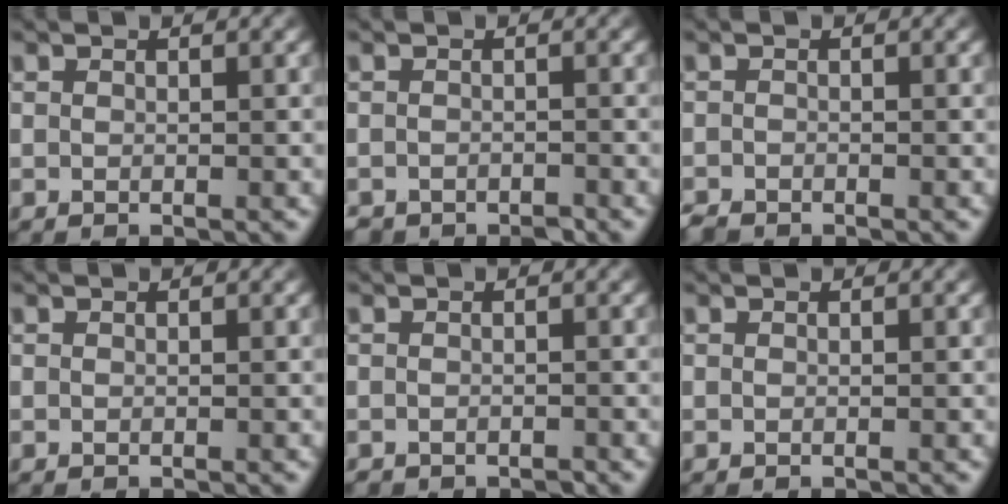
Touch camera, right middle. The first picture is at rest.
{"total": 1.8, "force": [-1.7, 0.6, 0.1], "torque": [0.001, -0.002, -0.026]}
{"total": 1.0, "force": [-1.0, 0.3, 0.1], "torque": [-0.001, -0.003, -0.023]}
{"total": 0.0}
{"total": 0.8, "force": [-0.8, 0.2, 0.0], "torque": [0.001, -0.004, -0.013]}
{"total": 0.0}